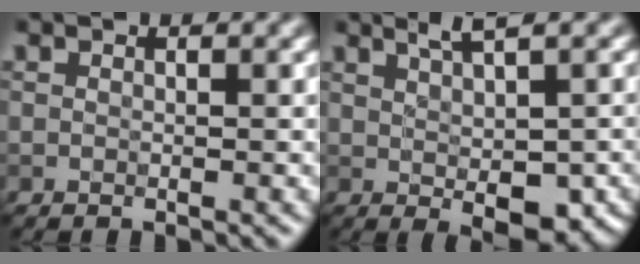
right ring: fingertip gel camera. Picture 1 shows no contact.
{"total": 5.0, "force": [0.7, 1.2, 4.8], "torque": [-0.071, -0.002, 0.019]}